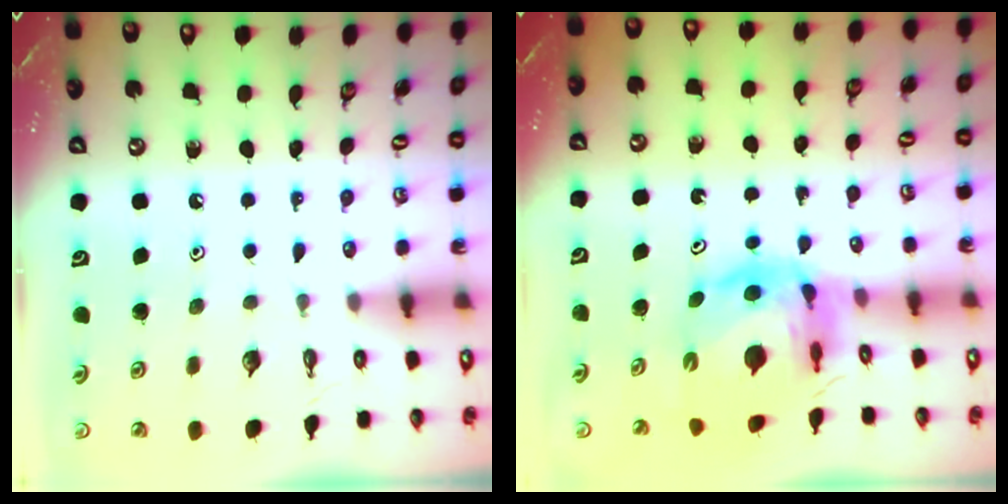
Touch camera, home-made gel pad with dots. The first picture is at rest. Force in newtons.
{"total": 11.1, "press": 11.1, "slide": 1.2}